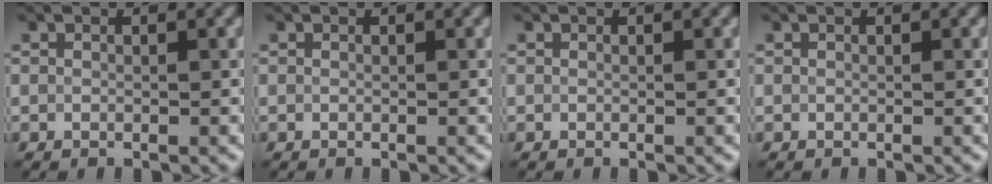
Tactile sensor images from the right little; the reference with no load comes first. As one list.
[{"total": 0.0}, {"total": 0.0}, {"total": 0.0}]